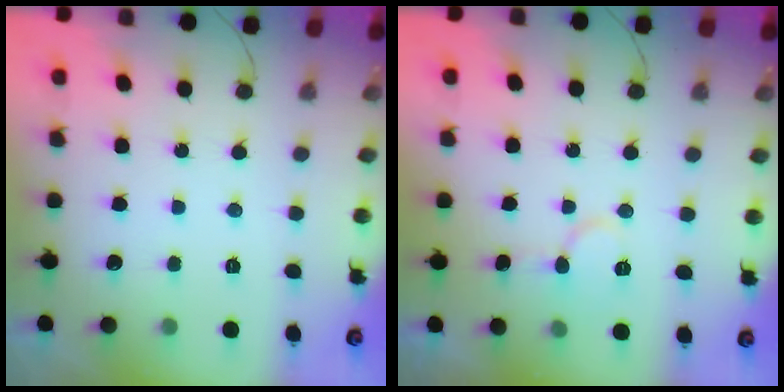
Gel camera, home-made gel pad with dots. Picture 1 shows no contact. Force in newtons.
{"total": 6.9, "press": 6.9, "slide": 0.3}